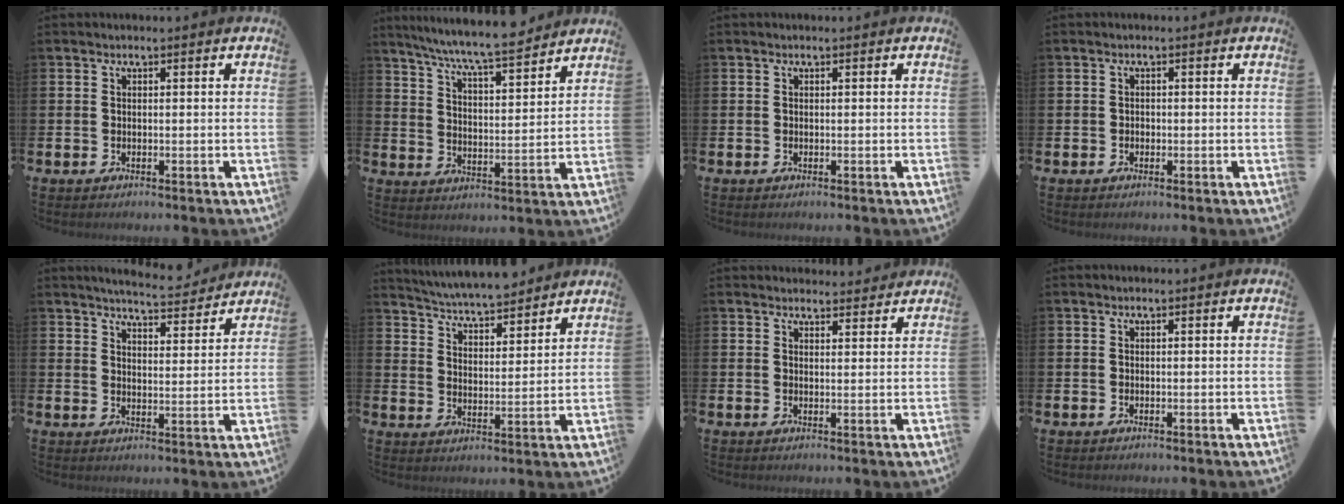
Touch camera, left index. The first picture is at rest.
{"total": 7.8, "force": [7.3, 0.1, 2.6], "torque": [-0.082, -0.045, 0.130]}
{"total": 0.0}
{"total": 0.6, "force": [-0.3, 0.5, 0.1], "torque": [-0.012, 0.007, -0.006]}
{"total": 5.9, "force": [5.8, 0.4, 0.9], "torque": [-0.020, -0.040, 0.101]}
{"total": 5.6, "force": [5.5, 0.5, 0.7], "torque": [-0.042, -0.037, 0.098]}
{"total": 2.6, "force": [2.6, 0.4, -0.1], "torque": [0.010, -0.017, 0.045]}
{"total": 0.0}